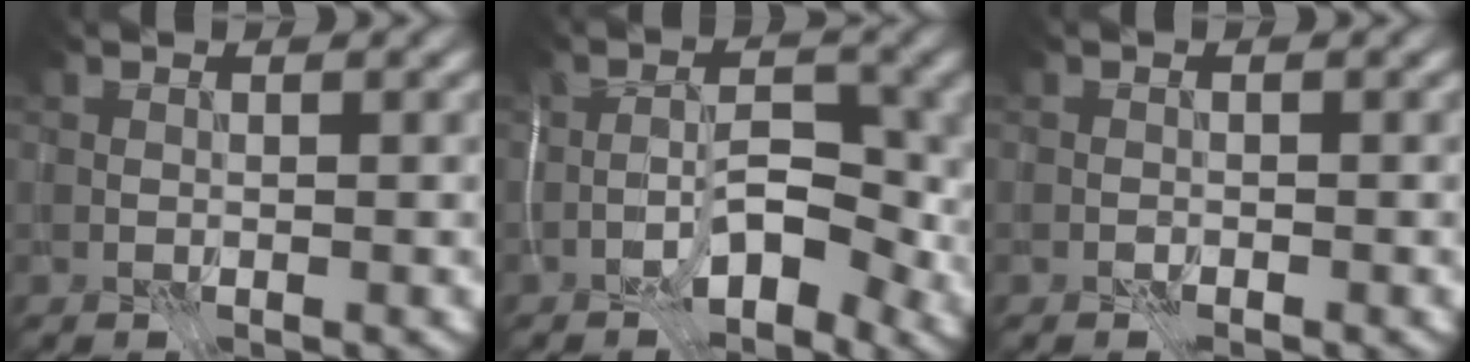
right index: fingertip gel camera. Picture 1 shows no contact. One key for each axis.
{"total": 5.2, "fx": -2.3, "fy": 2.4, "fz": 4.0, "tx": -0.055, "ty": 0.010, "tz": -0.045}
{"total": 0.5, "fx": -0.5, "fy": 0.2, "fz": 0.2, "tx": 0.000, "ty": 0.003, "tz": -0.010}